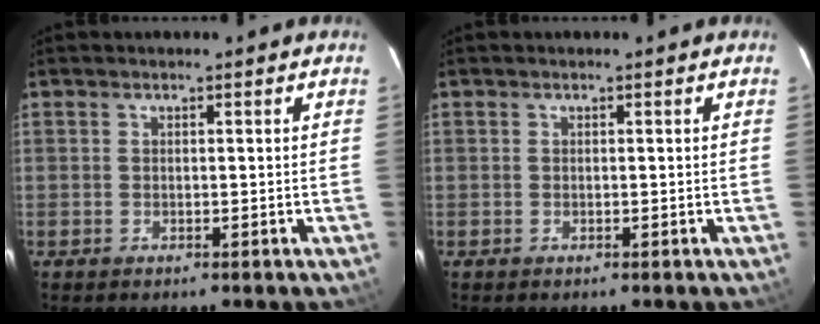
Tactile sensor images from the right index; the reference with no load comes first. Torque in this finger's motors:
{"motor_torque": [0.00, 0.00, 0.00, 0.00]}